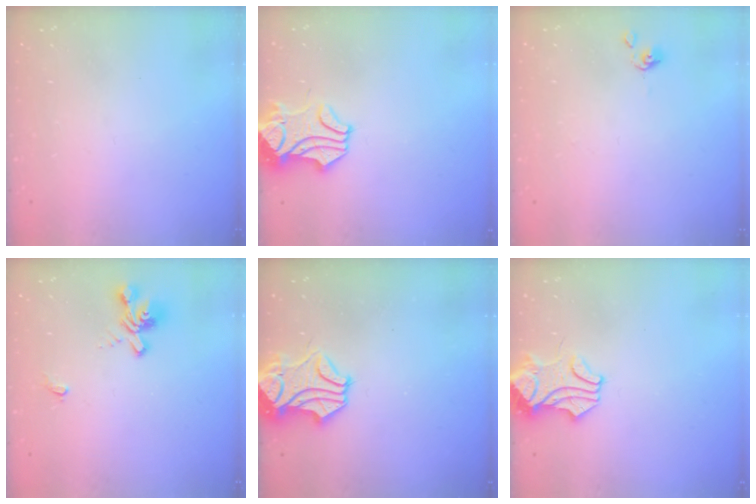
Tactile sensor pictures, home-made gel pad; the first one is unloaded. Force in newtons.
{"total": 1.8, "press": 1.2, "slide": 1.4}
{"total": 0.0}
{"total": 1.8, "press": 1.4, "slide": 1.2}
{"total": 2.0, "press": 1.3, "slide": 1.5}
{"total": 1.7, "press": 1.5, "slide": 0.8}